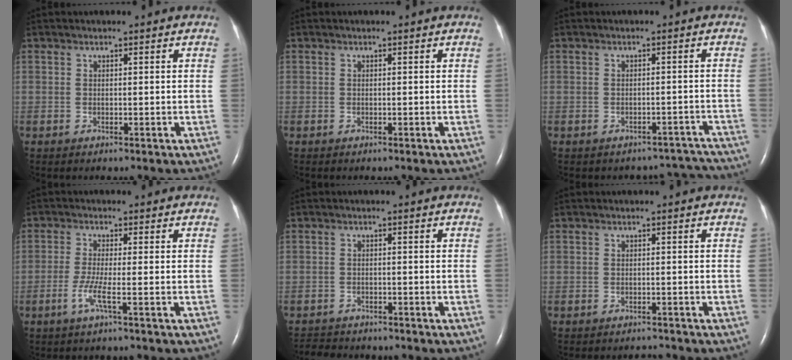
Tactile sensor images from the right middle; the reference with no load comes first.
{"total": 0.0}
{"total": 5.8, "force": [-5.4, 1.6, -1.3], "torque": [0.032, 0.035, -0.051]}
{"total": 3.2, "force": [-1.4, -0.5, 2.8], "torque": [-0.065, -0.008, -0.033]}
{"total": 4.9, "force": [-4.7, 1.1, 0.9], "torque": [-0.014, -0.011, -0.071]}
{"total": 1.1, "force": [-1.1, 0.0, -0.2], "torque": [0.002, -0.006, -0.013]}